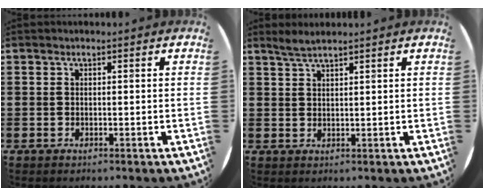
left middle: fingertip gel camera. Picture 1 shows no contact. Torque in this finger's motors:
{"motor_torque": [0.49, -0.38, -0.04, 0.04]}